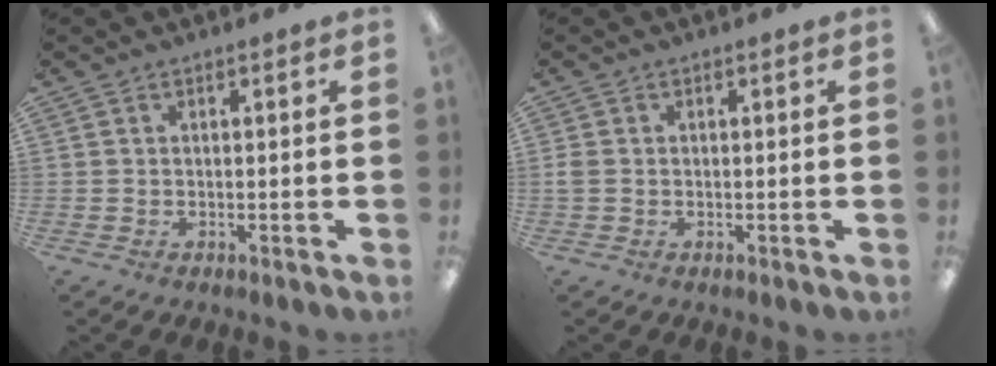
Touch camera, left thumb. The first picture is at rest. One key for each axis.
{"total": 1.5, "fx": -0.1, "fy": 1.2, "fz": 1.0, "tx": -0.018, "ty": 0.005, "tz": -0.002}